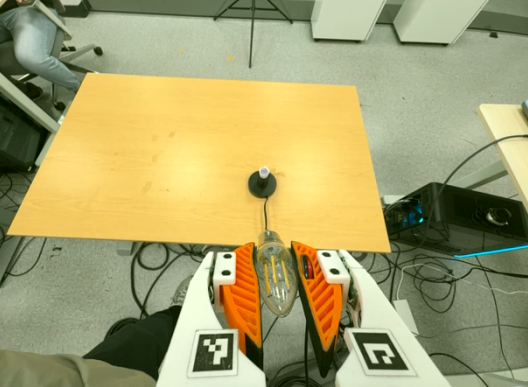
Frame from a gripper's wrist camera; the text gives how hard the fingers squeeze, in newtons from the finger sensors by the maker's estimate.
{"total": 18.0, "left": 18.6, "right": 17.3}